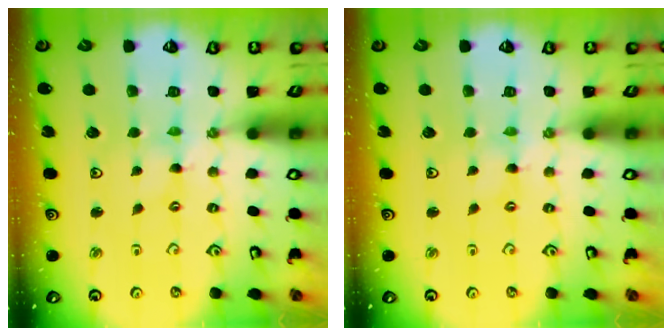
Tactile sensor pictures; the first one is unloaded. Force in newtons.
{"total": 0.0}